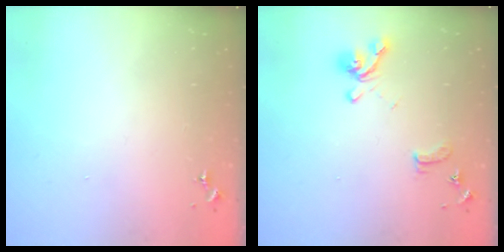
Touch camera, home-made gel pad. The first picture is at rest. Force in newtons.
{"total": 12.8, "press": 12.7, "slide": 1.4}